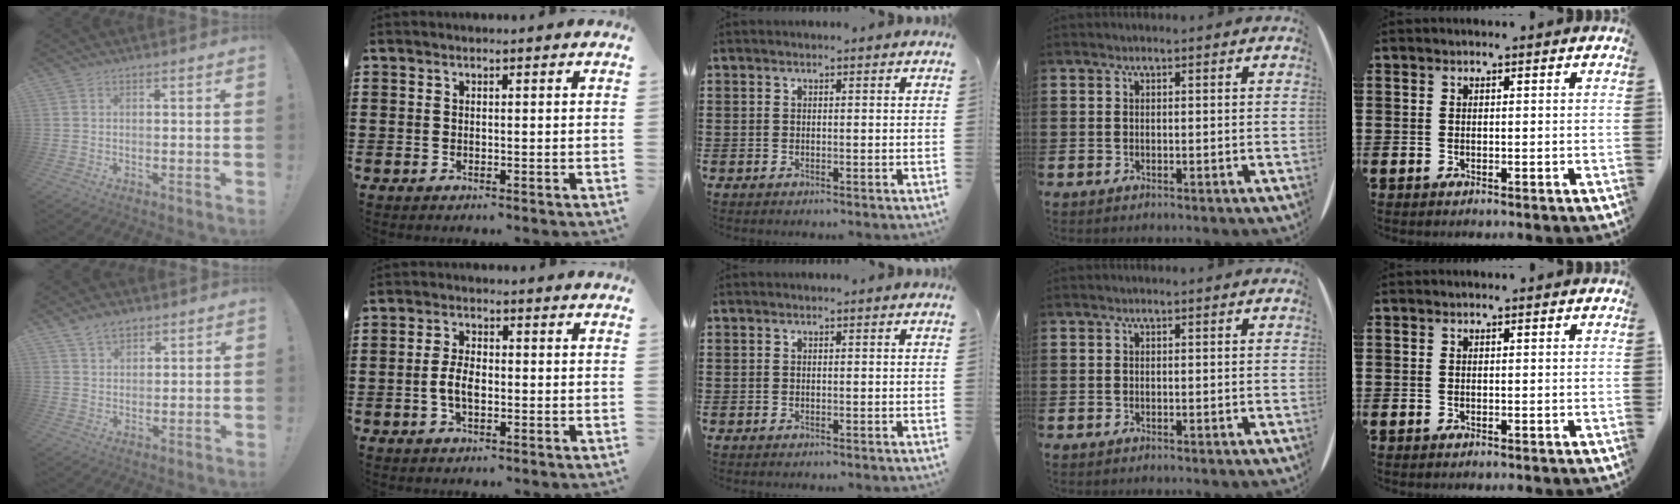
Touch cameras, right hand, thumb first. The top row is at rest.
{"thumb": {"total": 5.7, "force": [4.1, 3.4, 2.2], "torque": [-0.034, -0.016, 0.076]}, "index": {"total": 4.3, "force": [-0.9, 2.1, 3.6], "torque": [-0.086, -0.001, -0.022]}}